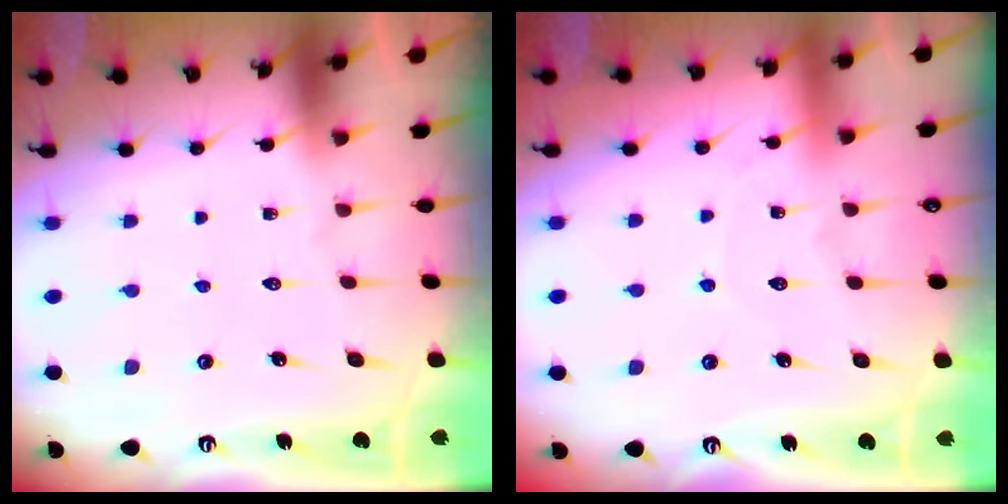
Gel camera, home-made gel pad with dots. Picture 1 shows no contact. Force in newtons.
{"total": 4.5, "press": 4.5, "slide": 0.5}